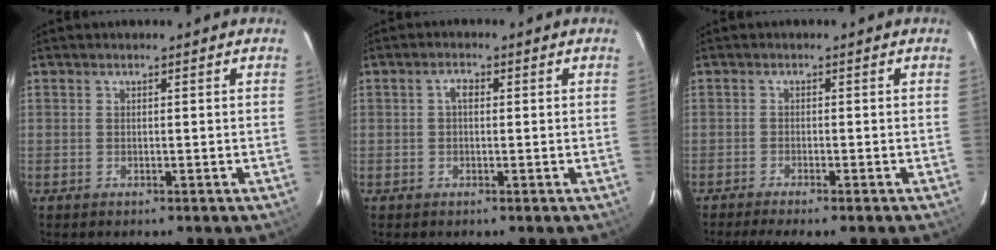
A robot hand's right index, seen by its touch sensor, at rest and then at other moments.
{"total": 1.7, "force": [0.2, 1.0, 1.4], "torque": [-0.027, 0.009, 0.001]}
{"total": 4.4, "force": [-3.8, -0.2, 2.3], "torque": [-0.050, -0.014, -0.063]}